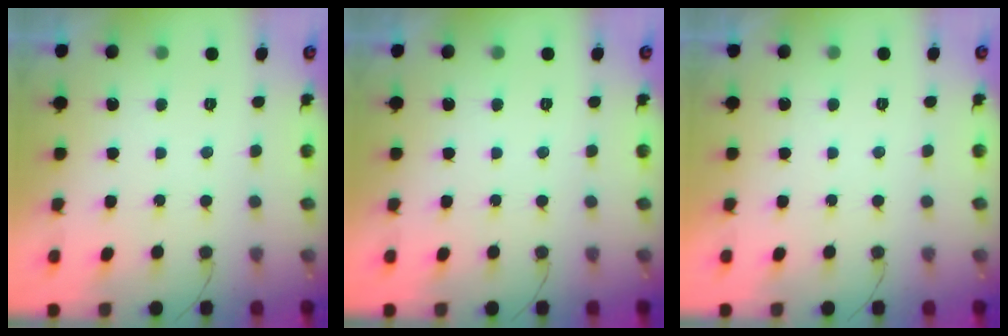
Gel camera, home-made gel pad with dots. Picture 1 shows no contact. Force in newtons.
{"total": 0.0}
{"total": 1.8, "press": 1.8, "slide": 0.0}